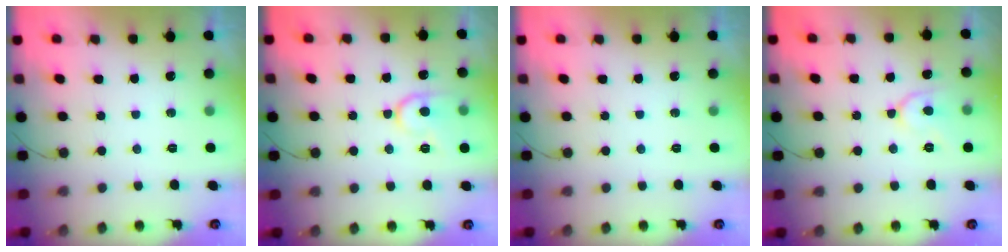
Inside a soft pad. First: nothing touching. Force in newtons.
{"total": 12.3, "press": 12.3, "slide": 1.0}
{"total": 0.0}
{"total": 7.5, "press": 7.4, "slide": 0.9}